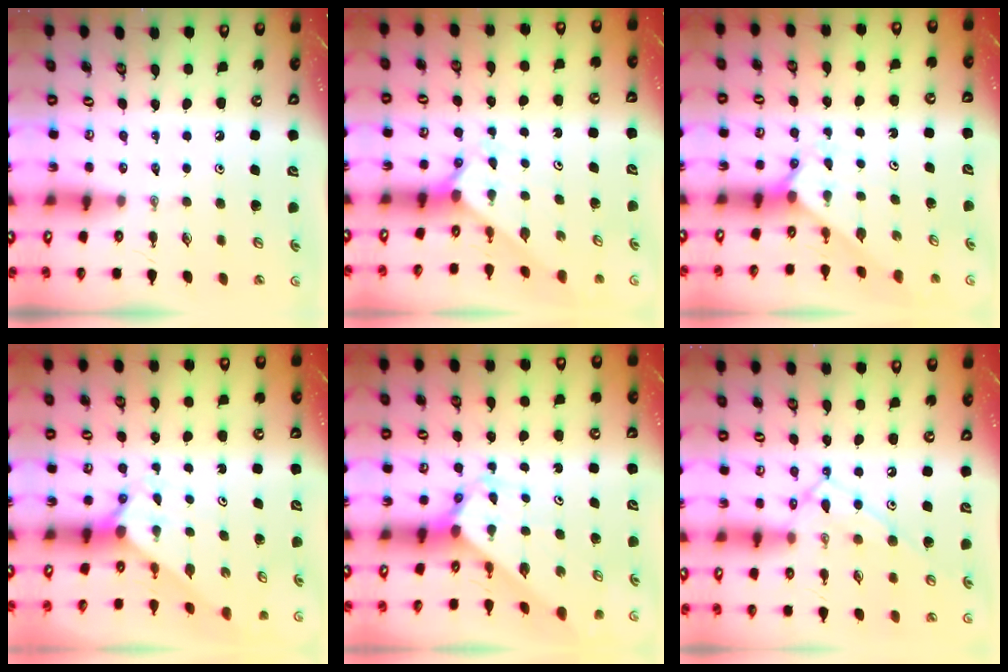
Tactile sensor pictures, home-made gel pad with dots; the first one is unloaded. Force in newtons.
{"total": 1.8, "press": 1.8, "slide": 0.2}
{"total": 2.1, "press": 2.1, "slide": 0.3}
{"total": 2.0, "press": 2.0, "slide": 0.2}
{"total": 2.6, "press": 2.6, "slide": 0.2}
{"total": 12.1, "press": 12.0, "slide": 0.9}